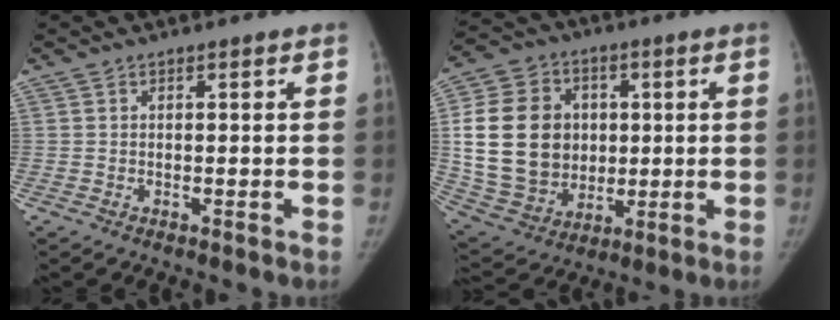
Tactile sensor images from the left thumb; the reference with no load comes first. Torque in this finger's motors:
{"motor_torque": [2.35, 2.47, 1.96, -0.15, 0.56]}